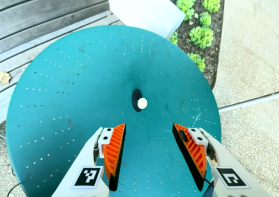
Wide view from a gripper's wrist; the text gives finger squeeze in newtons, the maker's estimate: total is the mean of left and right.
{"total": 0.0}